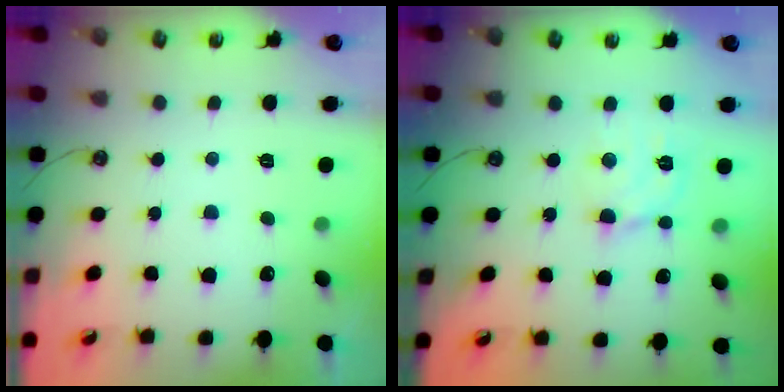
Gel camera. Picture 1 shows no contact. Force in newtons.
{"total": 8.3, "press": 8.3, "slide": 0.8}